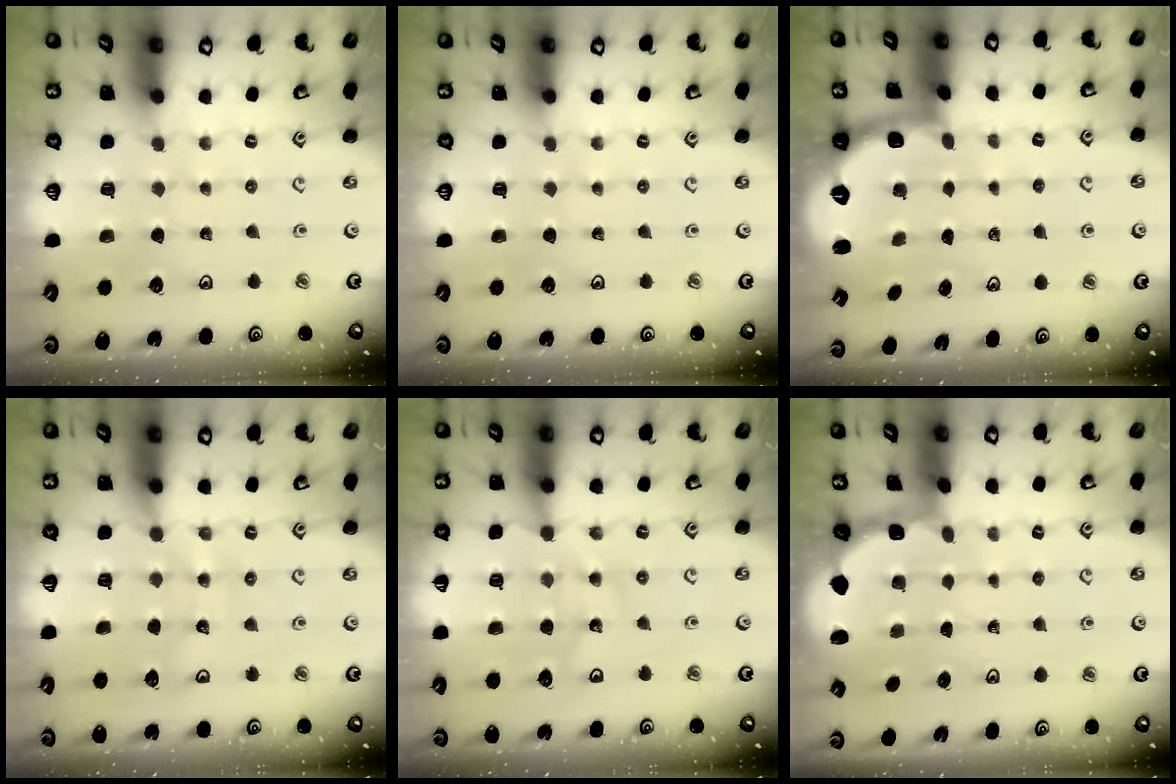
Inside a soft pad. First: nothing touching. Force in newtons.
{"total": 0.0}
{"total": 2.7, "press": 1.6, "slide": 2.1}
{"total": 9.9, "press": 9.8, "slide": 1.2}
{"total": 13.1, "press": 12.6, "slide": 3.7}
{"total": 1.8, "press": 1.7, "slide": 0.7}